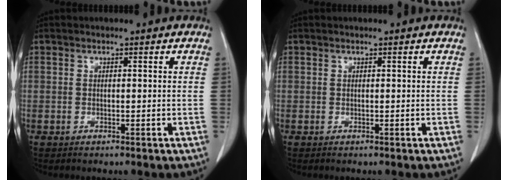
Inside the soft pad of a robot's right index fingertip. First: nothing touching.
{"total": 0.0}